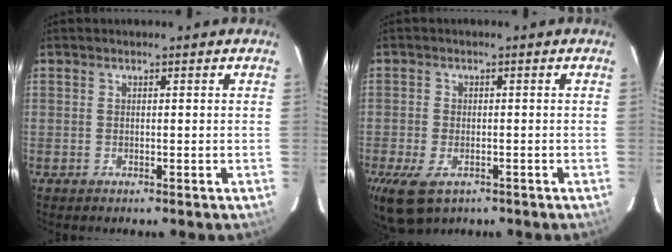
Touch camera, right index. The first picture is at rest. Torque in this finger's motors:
{"motor_torque": [0.65, -0.21, 0.23, 0.09]}